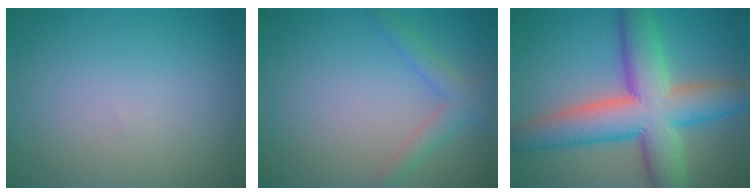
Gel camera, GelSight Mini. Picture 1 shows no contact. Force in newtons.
{"total": 2.2, "press": 2.2, "slide": 0.1}
{"total": 10.8, "press": 10.8, "slide": 0.6}